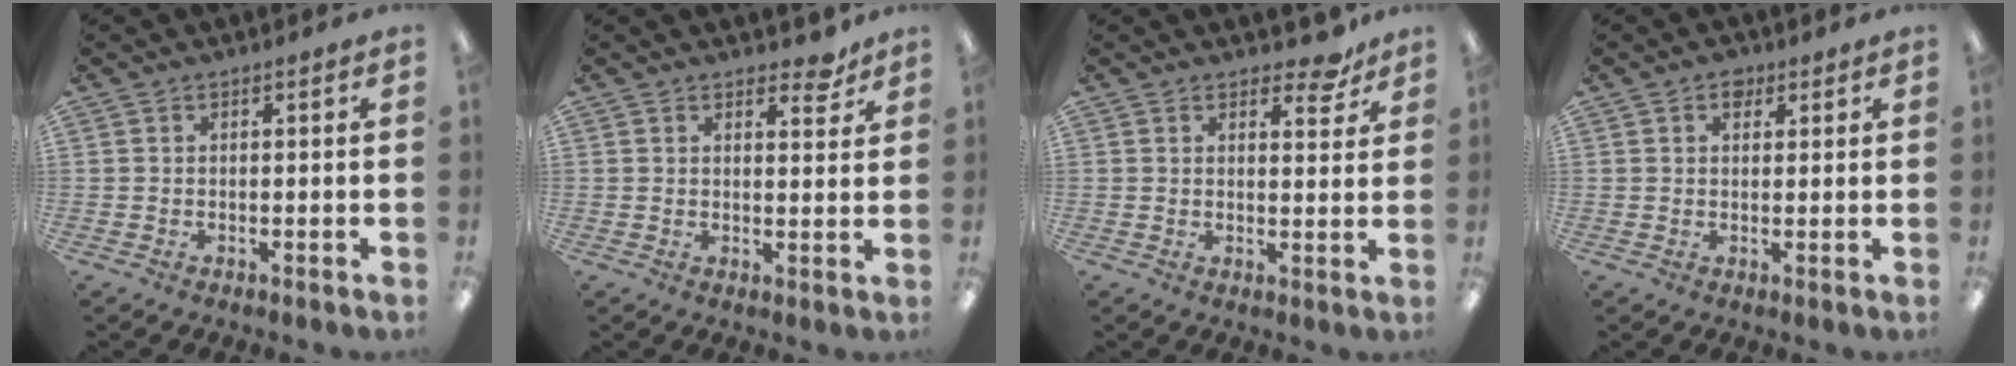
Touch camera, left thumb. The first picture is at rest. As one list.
[{"total": 4.2, "force": [3.3, 1.8, 1.7], "torque": [-0.009, -0.019, 0.055]}, {"total": 5.4, "force": [4.1, 2.4, 2.5], "torque": [-0.019, -0.023, 0.067]}, {"total": 2.7, "force": [1.6, 1.8, 1.3], "torque": [-0.003, -0.004, 0.023]}]